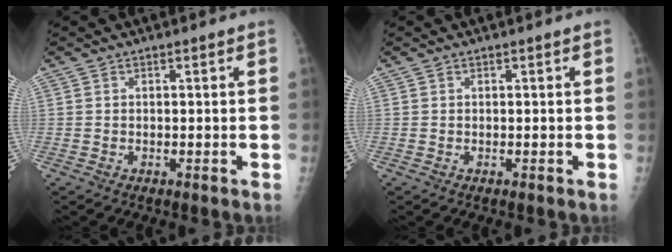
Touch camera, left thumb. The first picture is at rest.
{"total": 0.0}